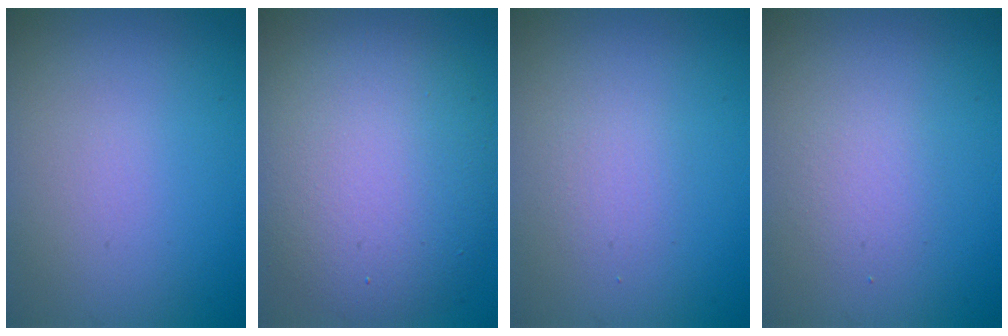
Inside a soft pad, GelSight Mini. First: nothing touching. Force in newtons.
{"total": 9.9, "press": 9.9, "slide": 1.0}
{"total": 1.3, "press": 1.3, "slide": 0.1}
{"total": 1.5, "press": 1.5, "slide": 0.1}